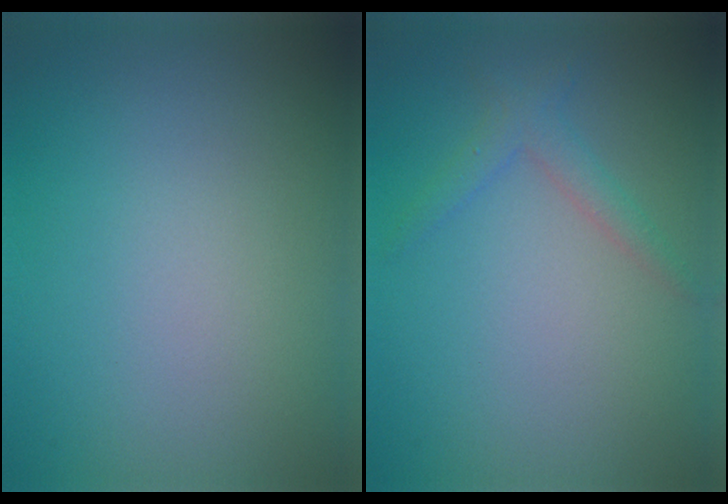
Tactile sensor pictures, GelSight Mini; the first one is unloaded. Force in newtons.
{"total": 1.8, "press": 1.8, "slide": 0.1}